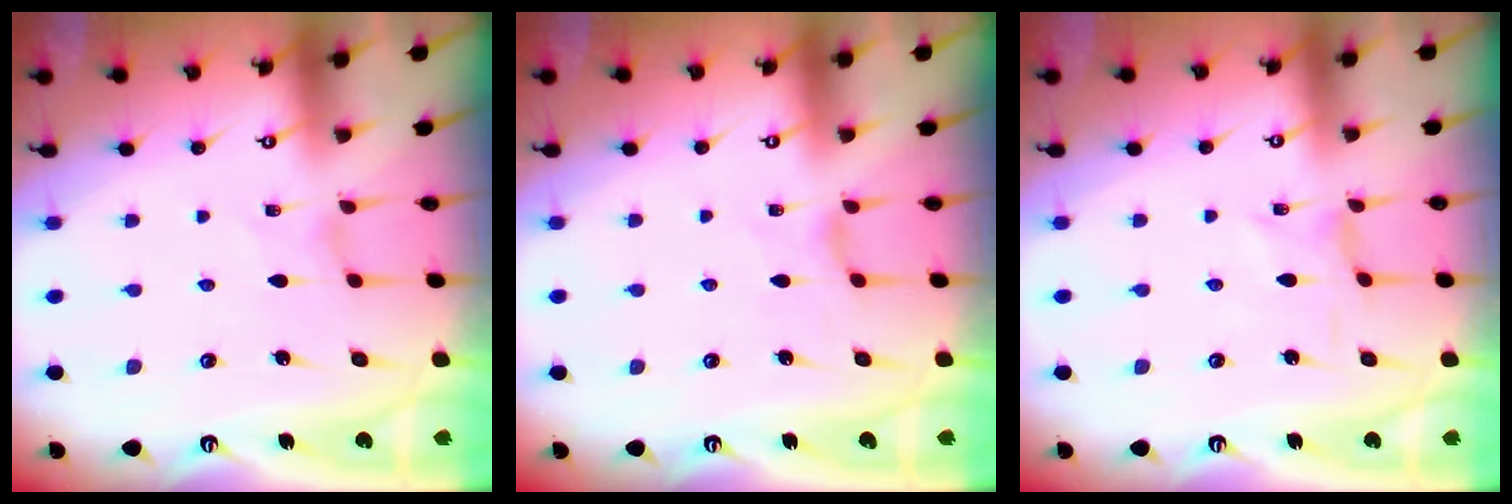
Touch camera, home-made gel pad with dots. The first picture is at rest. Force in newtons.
{"total": 1.2, "press": 1.2, "slide": 0.3}
{"total": 0.0}